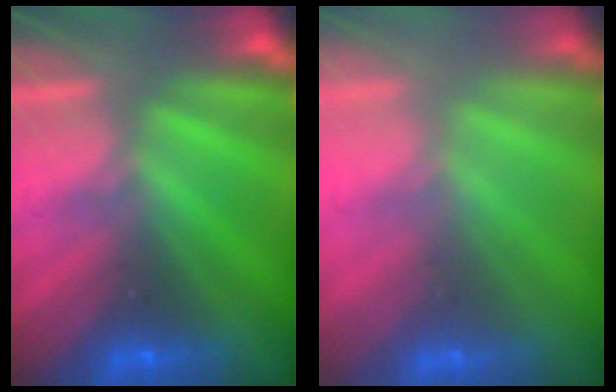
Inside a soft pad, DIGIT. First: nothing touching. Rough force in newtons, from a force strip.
{"total": 2.4}